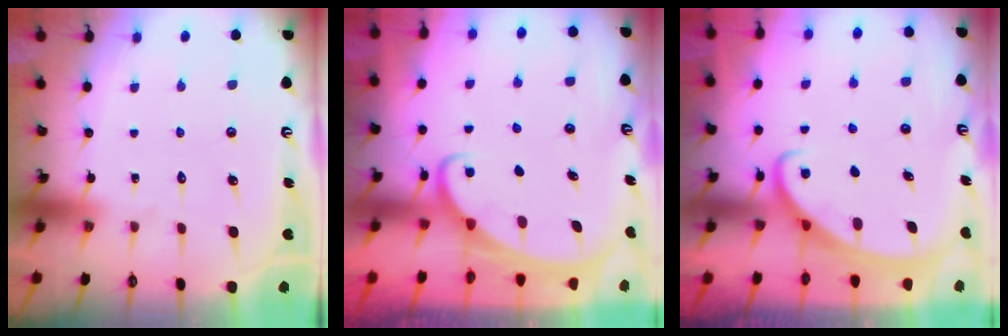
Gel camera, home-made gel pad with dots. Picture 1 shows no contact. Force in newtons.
{"total": 2.4, "press": 2.3, "slide": 0.3}
{"total": 2.3, "press": 2.3, "slide": 0.3}